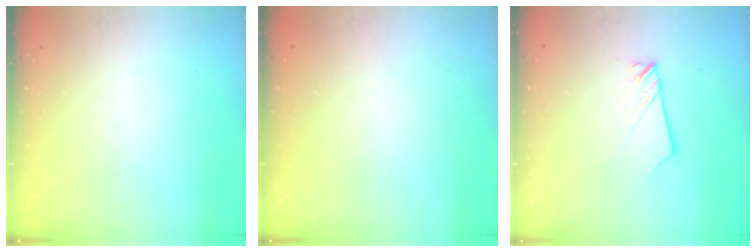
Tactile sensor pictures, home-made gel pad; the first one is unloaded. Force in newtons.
{"total": 0.7, "press": 0.3, "slide": 0.7}
{"total": 2.0, "press": 2.0, "slide": 0.2}